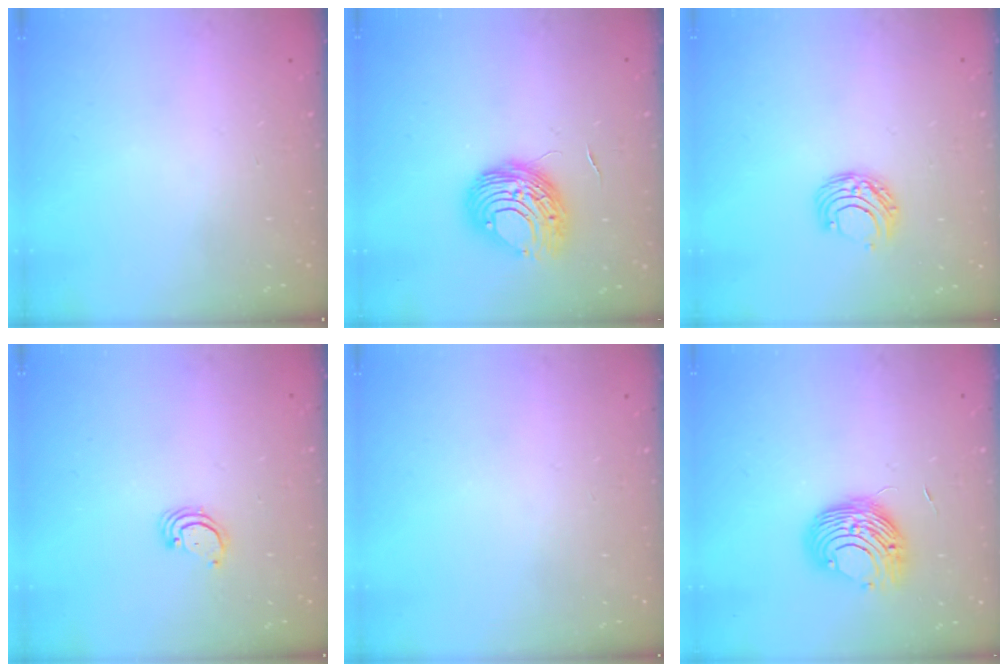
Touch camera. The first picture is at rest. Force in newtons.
{"total": 9.6, "press": 9.5, "slide": 0.9}
{"total": 6.4, "press": 6.3, "slide": 0.6}
{"total": 2.5, "press": 2.5, "slide": 0.2}
{"total": 0.0}
{"total": 9.4, "press": 9.4, "slide": 0.3}